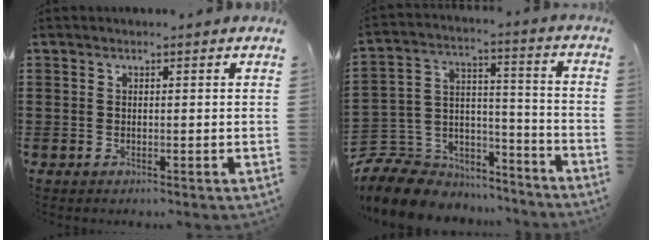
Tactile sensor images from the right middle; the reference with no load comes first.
{"total": 10.0, "force": [-8.9, 4.2, 1.8], "torque": [-0.056, 0.014, -0.175]}